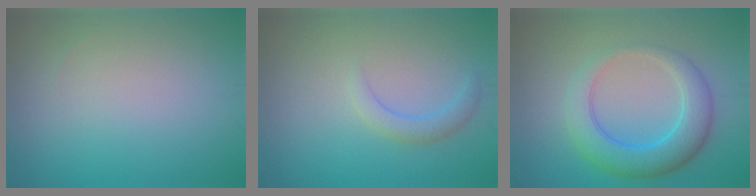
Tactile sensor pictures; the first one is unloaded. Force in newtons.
{"total": 1.9, "press": 1.9, "slide": 0.2}
{"total": 5.7, "press": 5.7, "slide": 0.2}